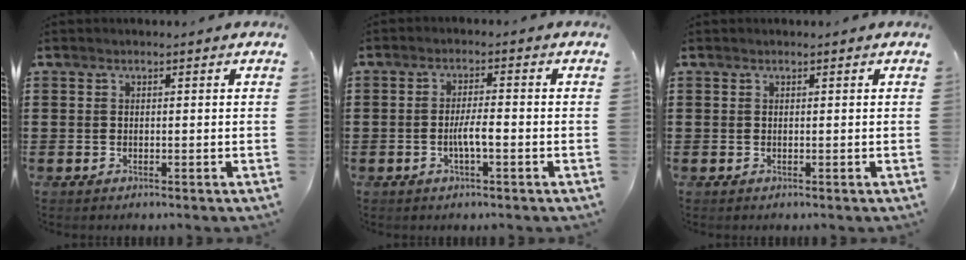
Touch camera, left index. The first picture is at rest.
{"total": 3.4, "force": [-1.1, 0.7, 3.2], "torque": [-0.070, -0.003, -0.026]}
{"total": 0.0}